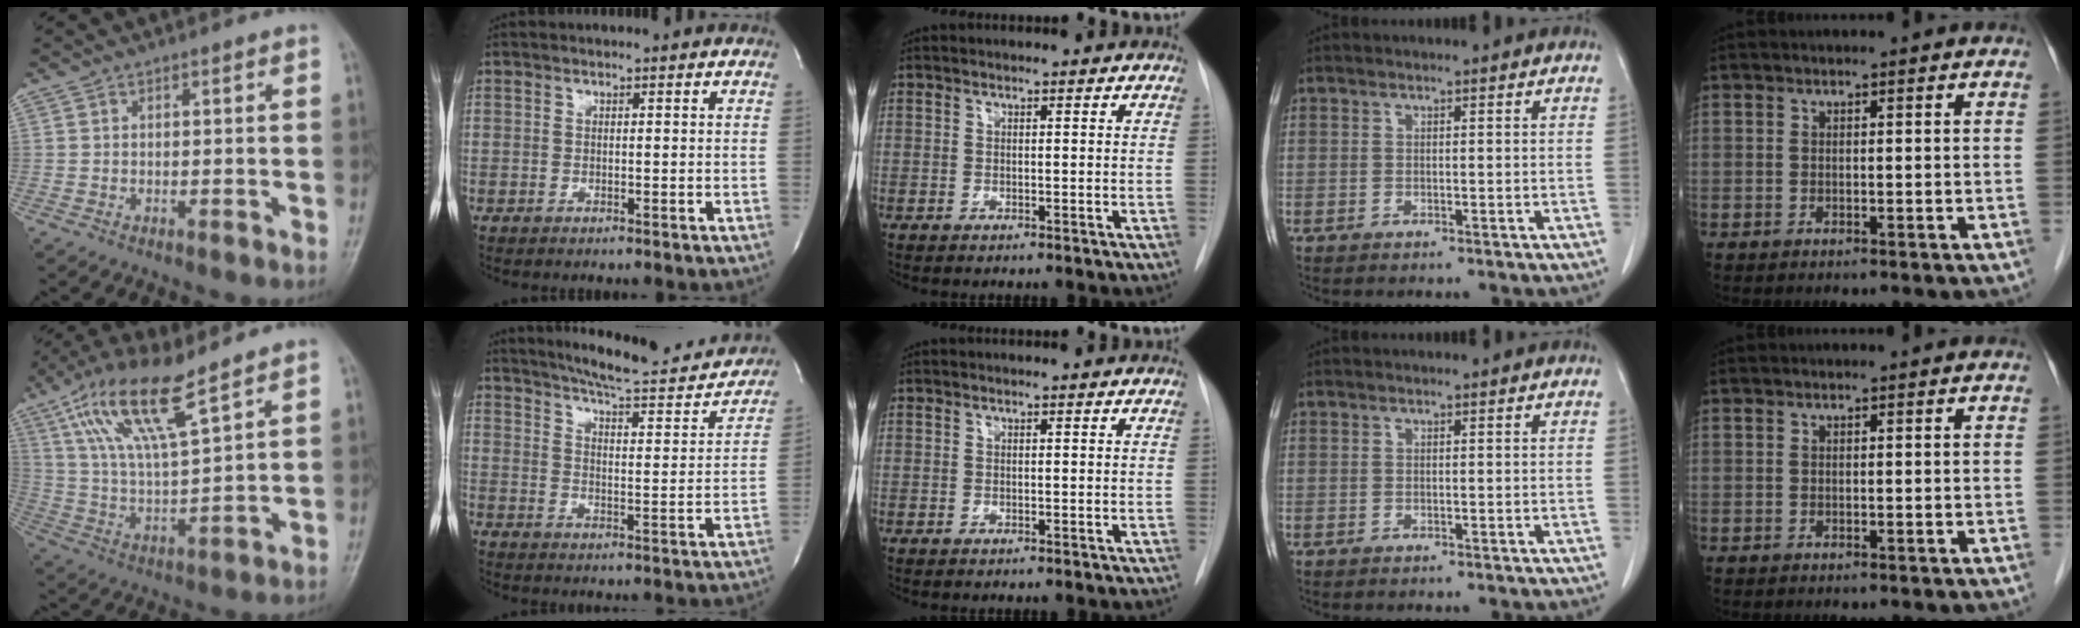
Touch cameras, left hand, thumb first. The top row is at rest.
{"thumb": {"total": 14.6, "force": [8.9, 3.5, 11.1], "torque": [-0.211, -0.028, 0.181]}, "index": {"total": 17.9, "force": [16.5, 2.3, 6.3], "torque": [-0.091, -0.027, 0.216]}}